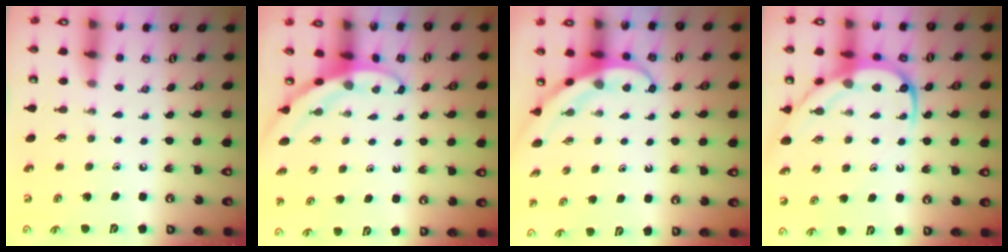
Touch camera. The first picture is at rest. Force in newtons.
{"total": 3.0, "press": 3.0, "slide": 0.1}
{"total": 3.9, "press": 3.9, "slide": 0.3}
{"total": 10.9, "press": 10.9, "slide": 1.2}